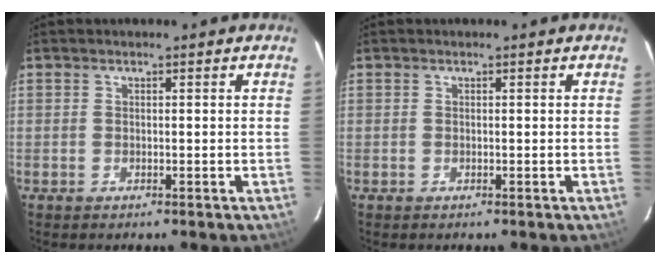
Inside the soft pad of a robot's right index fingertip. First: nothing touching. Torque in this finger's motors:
{"motor_torque": [-0.03, 0.02, 0.00, 0.00]}